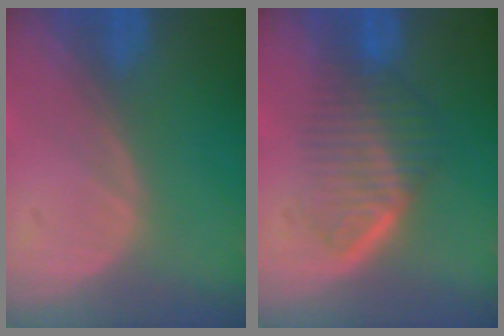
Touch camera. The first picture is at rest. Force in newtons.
{"total": 6.7, "press": 5.8, "slide": 3.2}